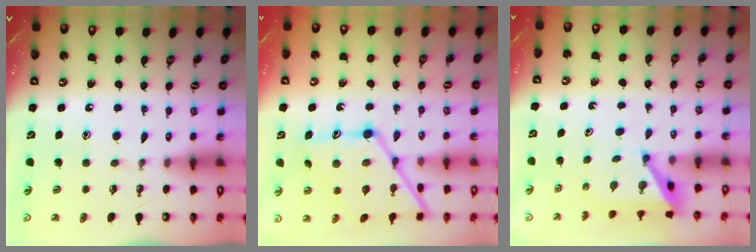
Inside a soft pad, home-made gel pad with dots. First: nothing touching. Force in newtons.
{"total": 15.6, "press": 15.5, "slide": 1.3}
{"total": 4.9, "press": 4.9, "slide": 0.1}